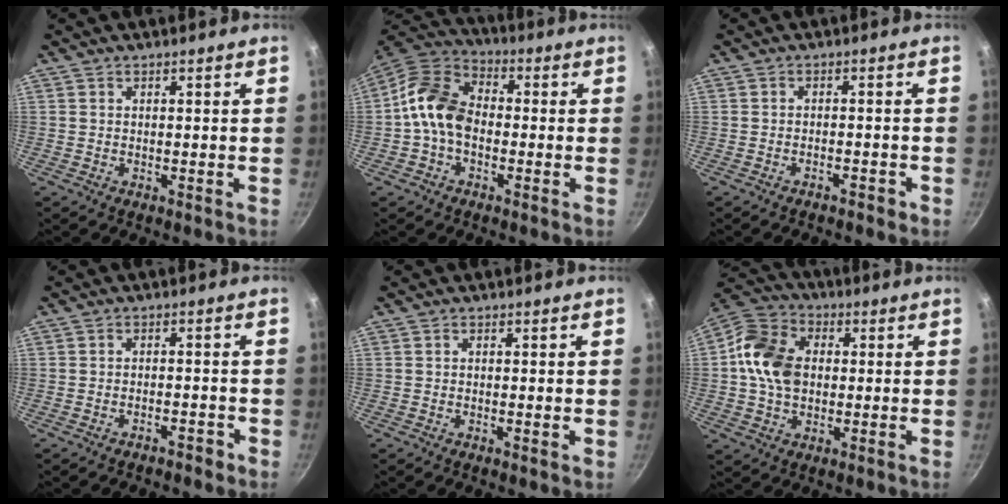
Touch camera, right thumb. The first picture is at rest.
{"total": 11.1, "force": [-1.5, 8.0, 7.6], "torque": [-0.114, 0.033, -0.051]}
{"total": 1.7, "force": [-1.4, 0.4, 0.8], "torque": [-0.010, 0.020, -0.016]}
{"total": 2.0, "force": [-1.7, 0.5, 1.0], "torque": [-0.010, 0.023, -0.019]}
{"total": 0.8, "force": [-0.1, -0.1, 0.7], "torque": [-0.016, -0.001, -0.005]}
{"total": 12.7, "force": [0.8, 9.5, 8.5], "torque": [-0.135, 0.016, -0.002]}